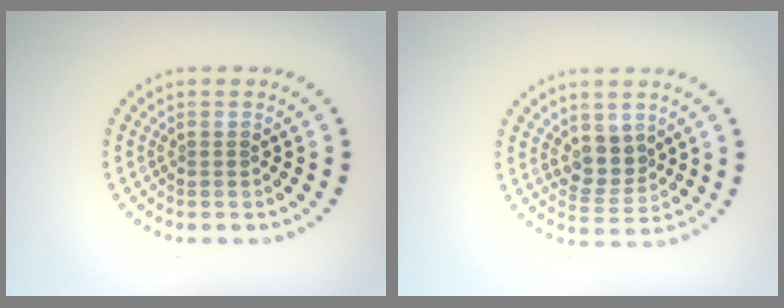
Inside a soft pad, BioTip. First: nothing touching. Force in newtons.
{"total": 2.9, "press": 2.5, "slide": 1.3}